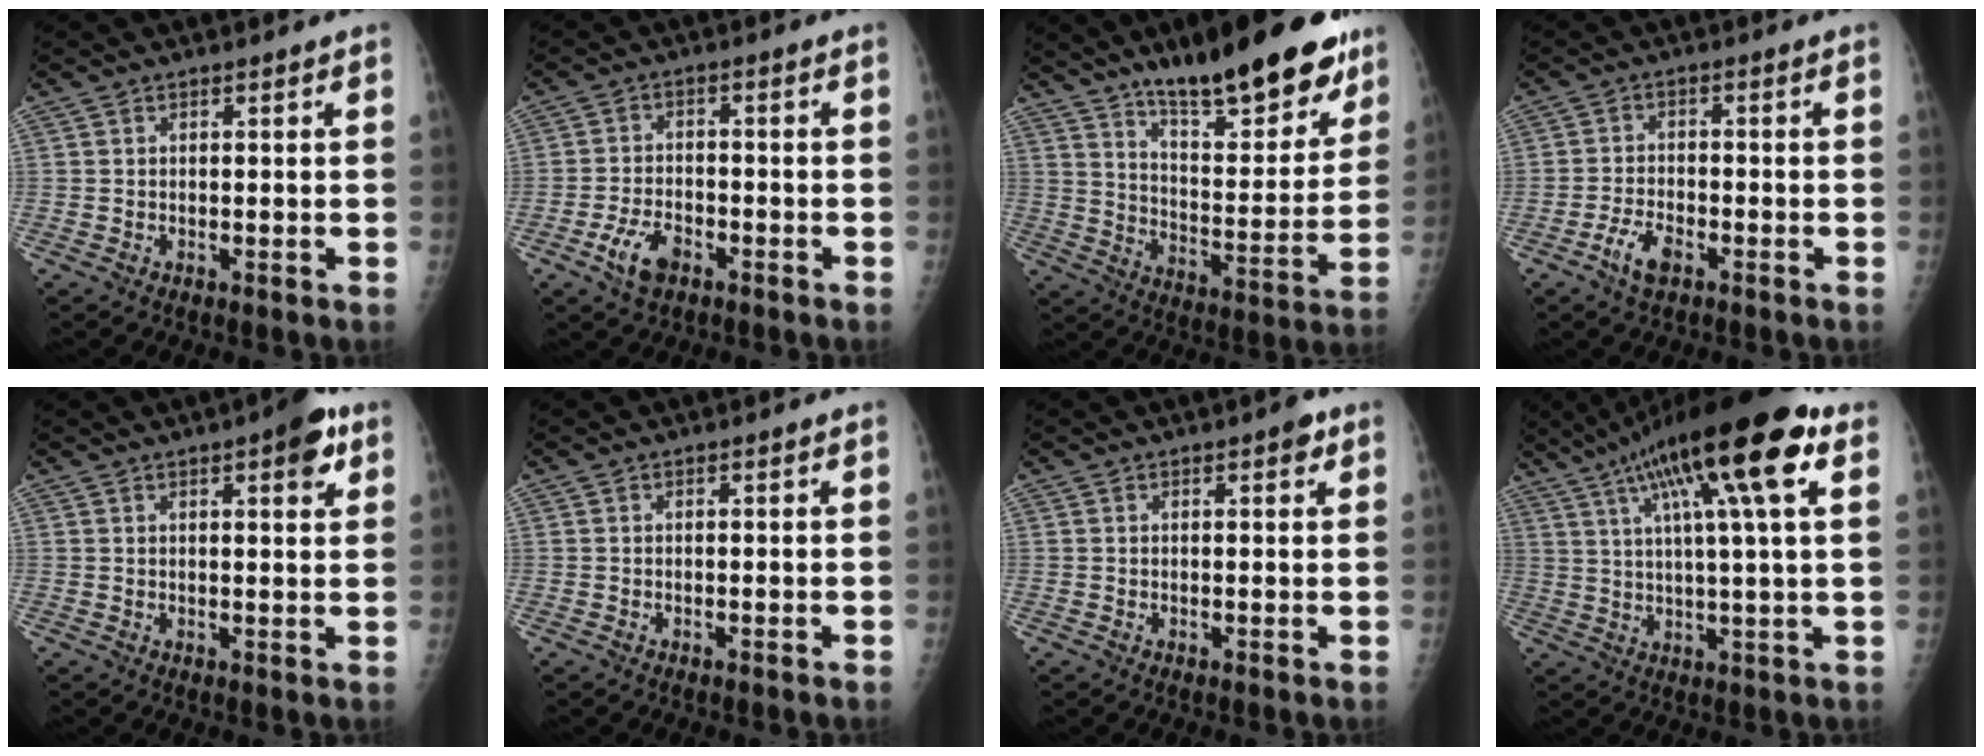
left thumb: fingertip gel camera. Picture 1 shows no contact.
{"total": 5.9, "force": [-3.3, 3.2, 3.8], "torque": [-0.070, 0.018, -0.057]}
{"total": 23.9, "force": [16.5, 6.9, 15.9], "torque": [-0.193, -0.076, 0.254]}
{"total": 4.8, "force": [-2.9, 2.2, 3.3], "torque": [-0.065, 0.017, -0.050]}
{"total": 5.9, "force": [3.0, 1.8, 4.8], "torque": [-0.049, -0.007, 0.032]}
{"total": 0.0}
{"total": 2.0, "force": [1.0, 0.7, 1.5], "torque": [-0.015, -0.001, 0.011]}
{"total": 20.3, "force": [9.4, 3.4, 17.7], "torque": [-0.292, 0.011, 0.148]}